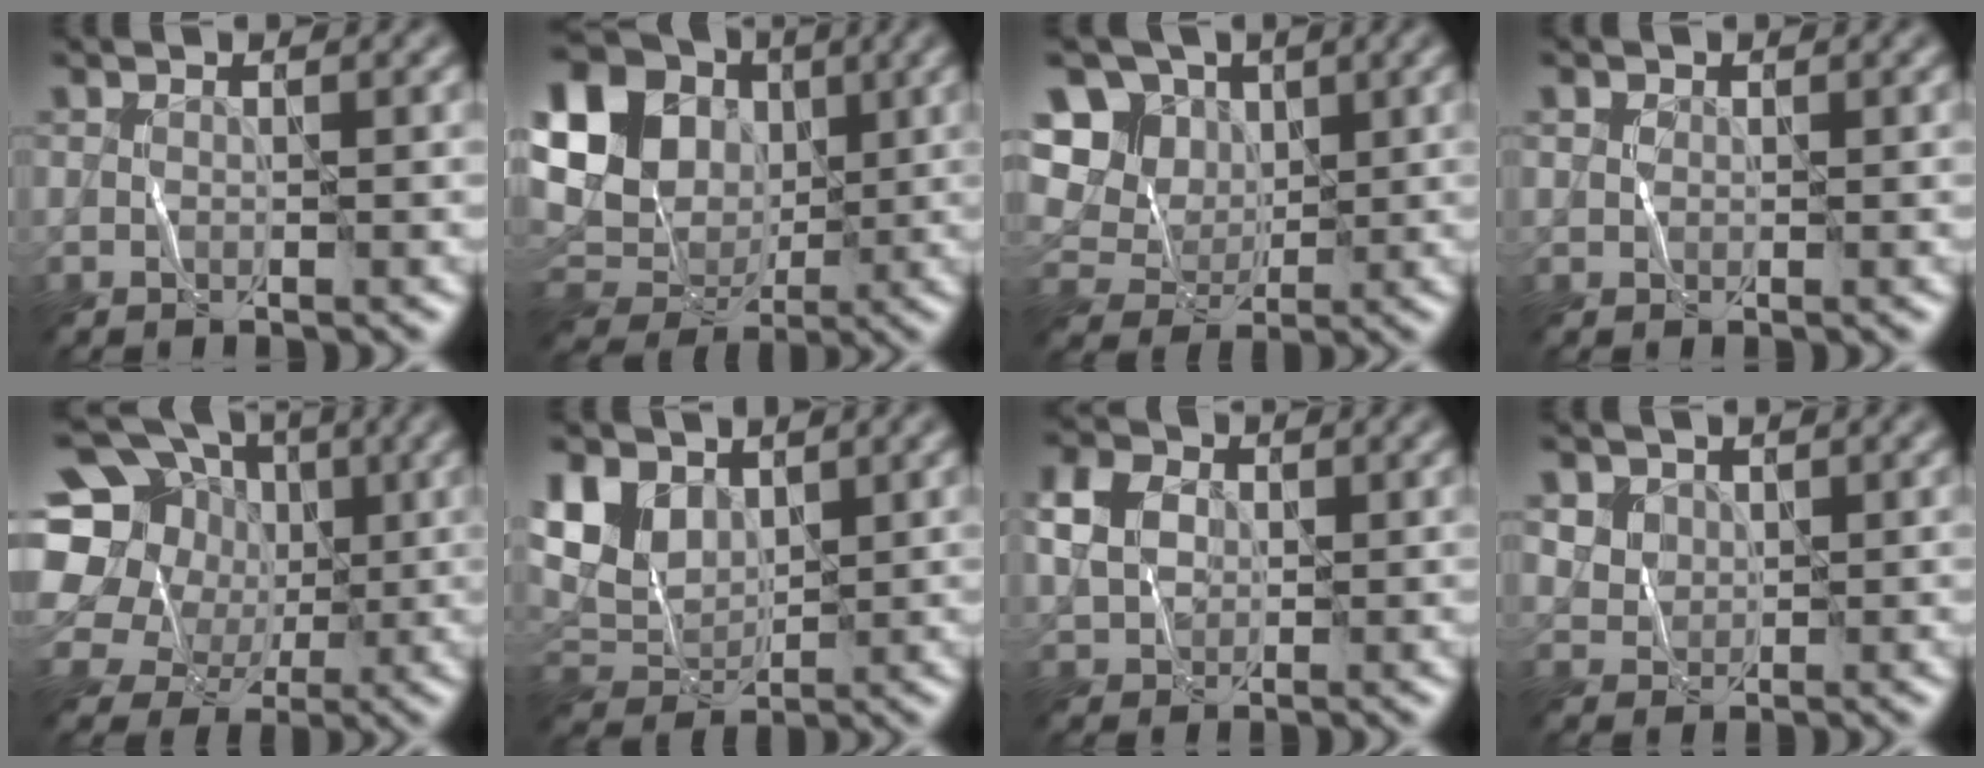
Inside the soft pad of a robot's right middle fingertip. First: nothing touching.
{"total": 19.5, "force": [3.6, 16.4, 9.9], "torque": [-0.230, 0.033, 0.029]}
{"total": 9.7, "force": [3.3, 8.1, 4.2], "torque": [-0.102, 0.022, 0.051]}
{"total": 0.7, "force": [0.2, 0.6, 0.2], "torque": [-0.002, 0.001, 0.004]}
{"total": 17.1, "force": [1.8, 15.4, 7.0], "torque": [-0.164, 0.033, 0.005]}
{"total": 5.2, "force": [2.0, 3.8, 2.9], "torque": [-0.065, -0.003, 0.037]}
{"total": 4.2, "force": [0.7, 3.4, 2.4], "torque": [-0.068, 0.011, 0.007]}
{"total": 3.5, "force": [1.8, 2.8, 1.3], "torque": [-0.047, 0.000, 0.045]}